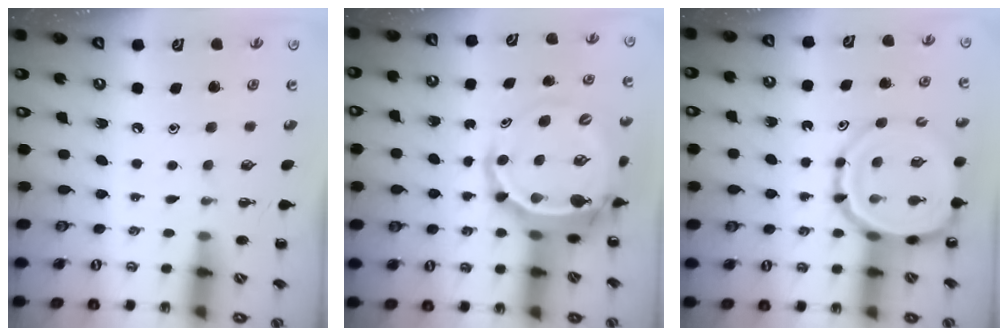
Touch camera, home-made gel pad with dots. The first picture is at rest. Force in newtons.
{"total": 7.1, "press": 6.9, "slide": 1.9}
{"total": 12.9, "press": 12.5, "slide": 3.2}